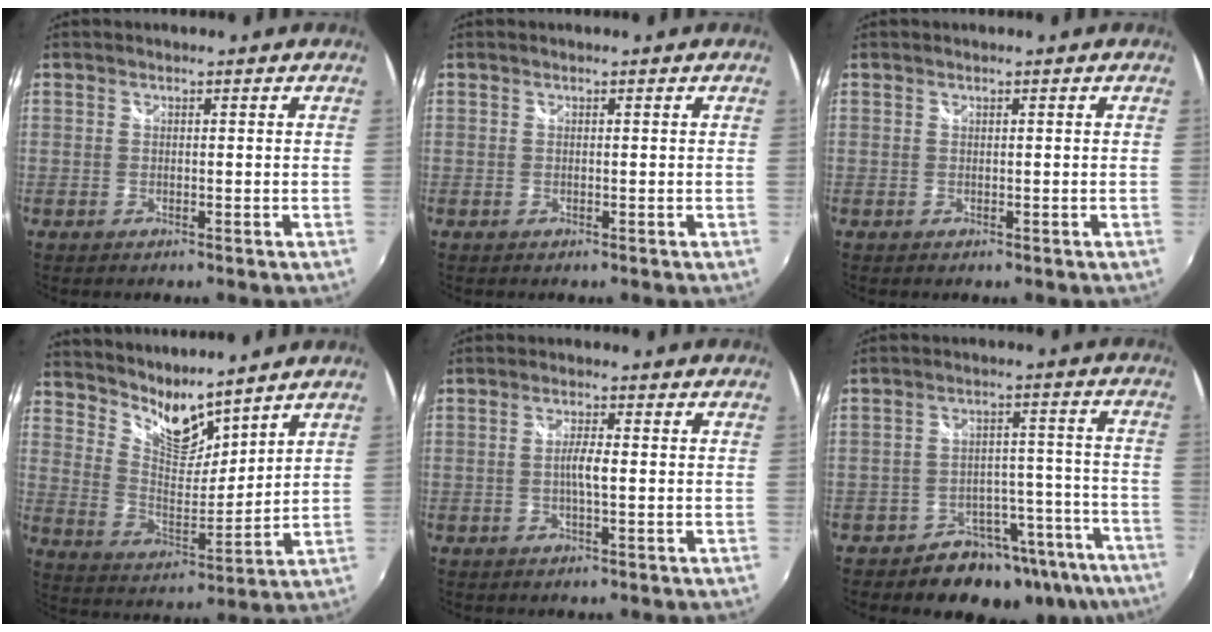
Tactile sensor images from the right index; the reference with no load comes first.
{"total": 0.0}
{"total": 0.0}
{"total": 10.1, "force": [8.9, 2.2, 4.2], "torque": [-0.070, -0.013, 0.167]}
{"total": 2.9, "force": [-0.4, 0.2, 2.9], "torque": [-0.053, 0.000, -0.009]}
{"total": 15.1, "force": [-11.5, 8.5, 4.9], "torque": [-0.070, 0.039, -0.141]}